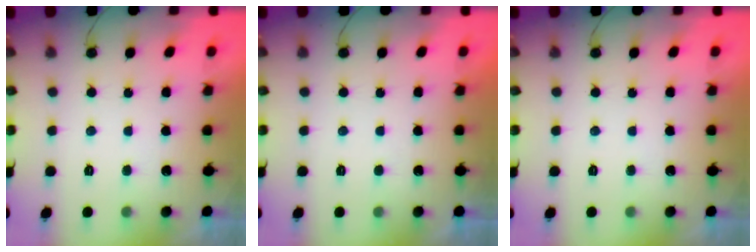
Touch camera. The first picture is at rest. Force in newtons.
{"total": 0.0}
{"total": 0.0}